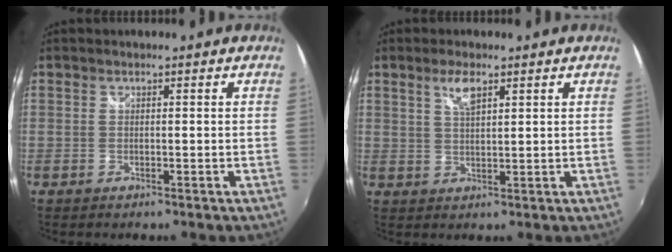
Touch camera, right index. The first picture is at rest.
{"total": 4.0, "force": [2.3, 1.3, 3.0], "torque": [-0.055, 0.002, 0.043]}